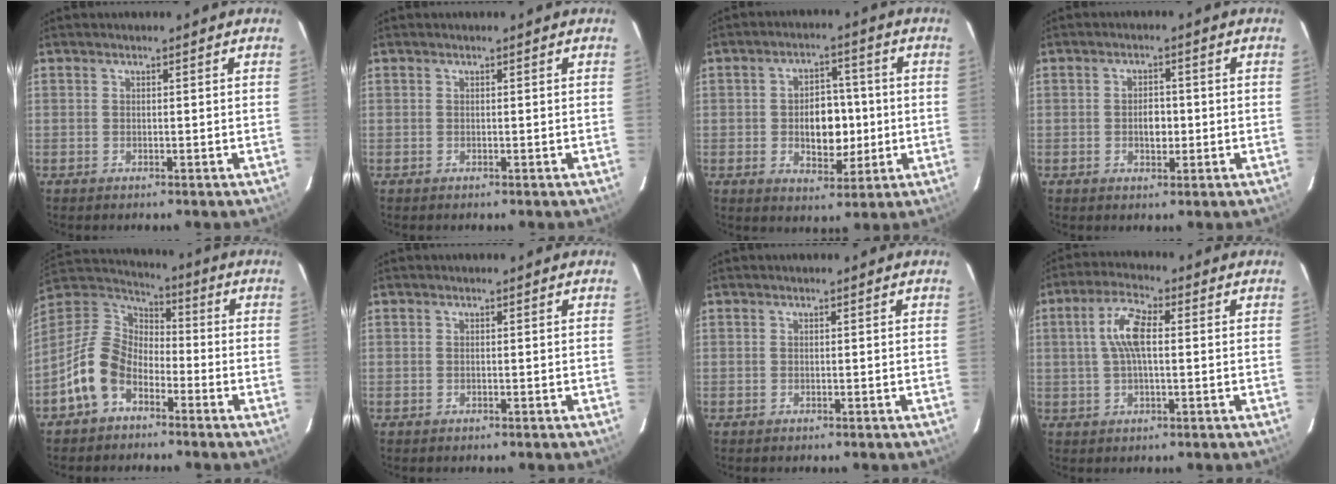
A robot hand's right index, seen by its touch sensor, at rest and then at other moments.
{"total": 0.0}
{"total": 8.7, "force": [-0.8, 5.7, 6.5], "torque": [-0.114, 0.008, -0.002]}
{"total": 3.3, "force": [-0.5, 2.2, 2.4], "torque": [-0.041, 0.003, -0.006]}
{"total": 12.1, "force": [-6.1, 8.0, 6.7], "torque": [-0.148, 0.020, -0.120]}
{"total": 0.0}
{"total": 0.0}
{"total": 7.2, "force": [0.9, 2.6, 6.7], "torque": [-0.135, 0.016, 0.018]}